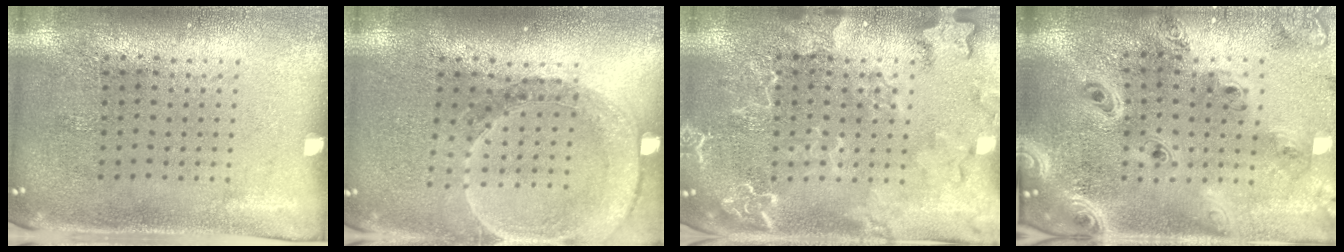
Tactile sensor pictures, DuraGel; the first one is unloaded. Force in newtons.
{"total": 1.4, "press": 1.4, "slide": 0.1}
{"total": 3.7, "press": 3.7, "slide": 0.6}
{"total": 2.9, "press": 2.5, "slide": 1.6}